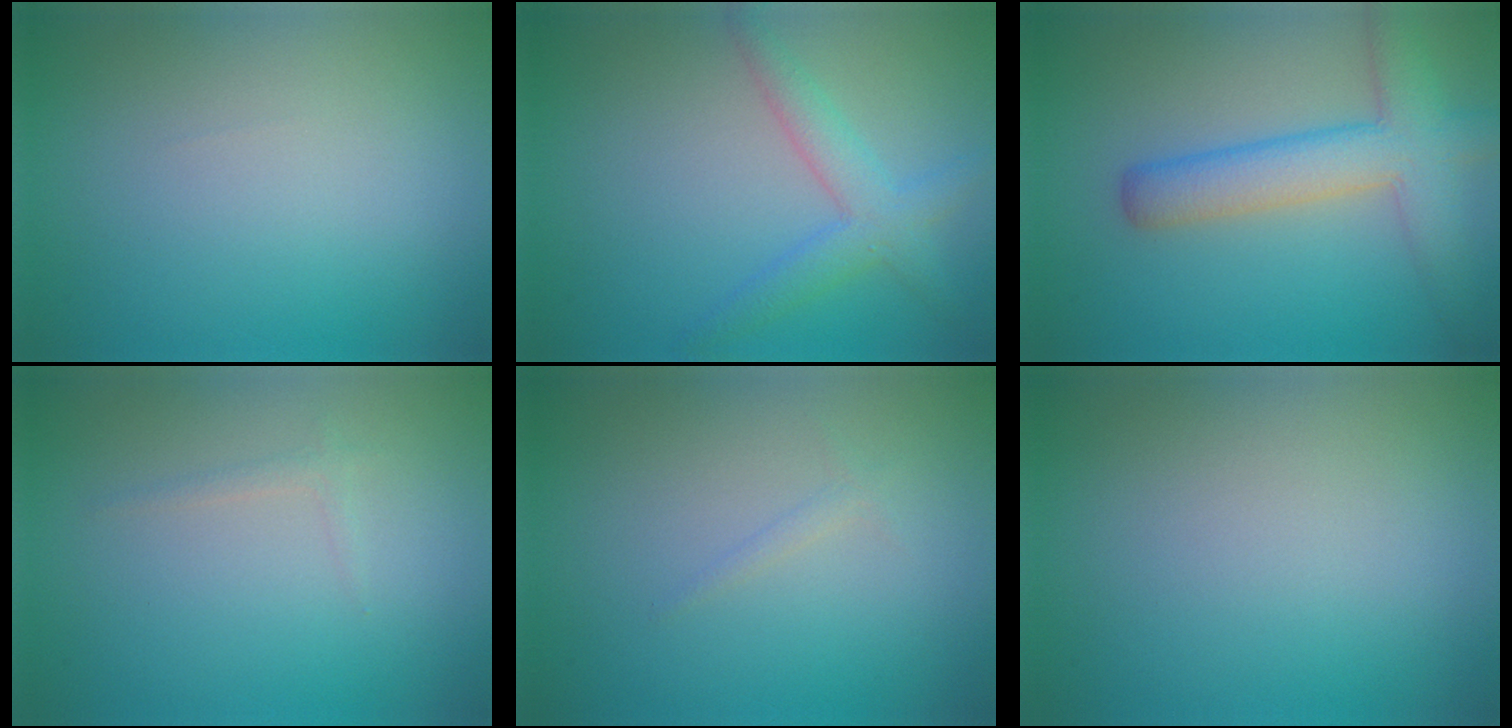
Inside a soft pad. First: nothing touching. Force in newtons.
{"total": 2.4, "press": 2.4, "slide": 0.2}
{"total": 5.9, "press": 5.9, "slide": 0.3}
{"total": 0.8, "press": 0.8, "slide": 0.1}
{"total": 0.7, "press": 0.7, "slide": 0.1}
{"total": 0.0}